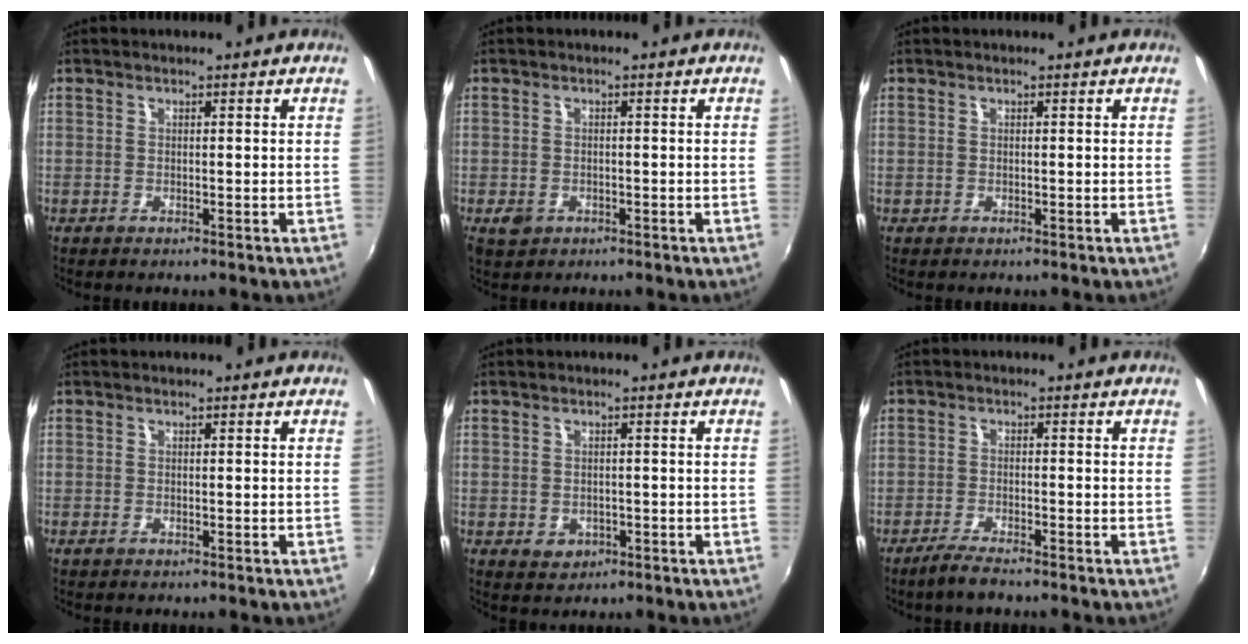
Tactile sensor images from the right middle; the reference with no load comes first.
{"total": 2.7, "force": [-1.3, 2.1, 1.2], "torque": [-0.025, -0.003, -0.019]}
{"total": 0.0}
{"total": 0.0}
{"total": 2.7, "force": [-0.8, 2.3, 1.1], "torque": [-0.022, -0.002, -0.007]}
{"total": 3.7, "force": [-3.1, 0.3, 1.9], "torque": [-0.059, -0.004, -0.063]}